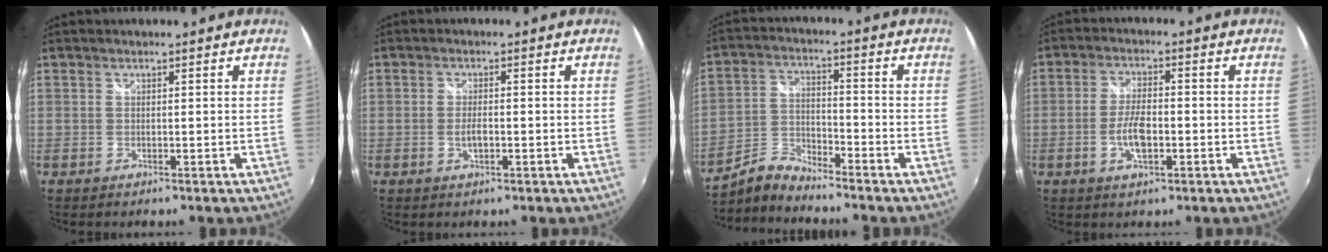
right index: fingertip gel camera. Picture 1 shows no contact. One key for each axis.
{"total": 2.6, "fx": -0.7, "fy": 1.1, "fz": 2.2, "tx": -0.042, "ty": -0.003, "tz": -0.013}
{"total": 5.6, "fx": -5.4, "fy": 0.8, "fz": 1.1, "tx": -0.023, "ty": 0.016, "tz": -0.116}
{"total": 6.1, "fx": -1.8, "fy": 2.5, "fz": 5.3, "tx": -0.108, "ty": 0.000, "tz": -0.034}